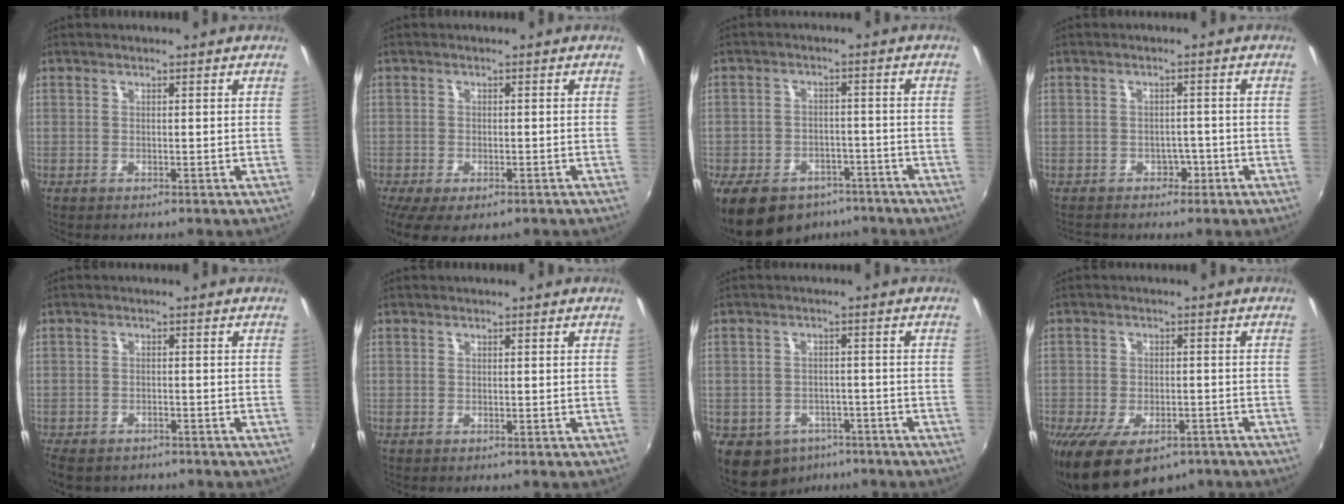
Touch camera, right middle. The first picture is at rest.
{"total": 7.3, "force": [-4.3, 3.2, 5.0], "torque": [-0.106, -0.036, -0.064]}
{"total": 15.1, "force": [-10.3, 8.9, 6.7], "torque": [-0.157, -0.006, -0.145]}
{"total": 3.2, "force": [-2.1, 2.4, 0.5], "torque": [-0.007, 0.010, -0.027]}
{"total": 7.2, "force": [-5.6, 3.2, 3.2], "torque": [-0.084, -0.026, -0.091]}
{"total": 0.0}
{"total": 9.3, "force": [-5.7, 6.8, 2.9], "torque": [-0.077, 0.003, -0.069]}
{"total": 13.5, "force": [-8.3, 6.7, 8.3], "torque": [-0.171, -0.036, -0.123]}